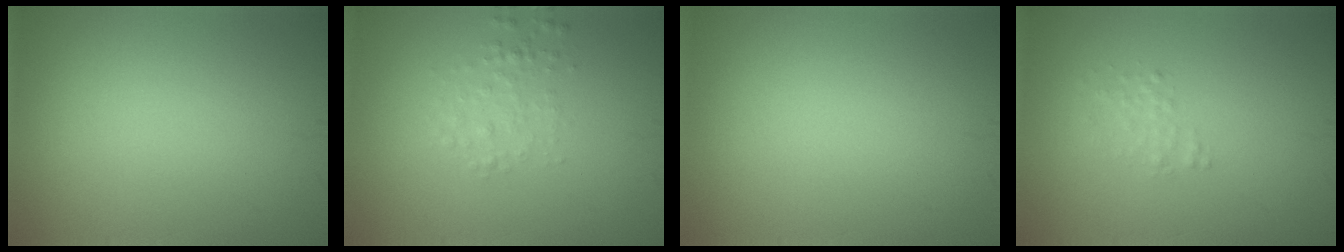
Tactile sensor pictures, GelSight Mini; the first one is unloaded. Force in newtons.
{"total": 1.7, "press": 1.7, "slide": 0.1}
{"total": 0.0}
{"total": 1.2, "press": 1.2, "slide": 0.0}